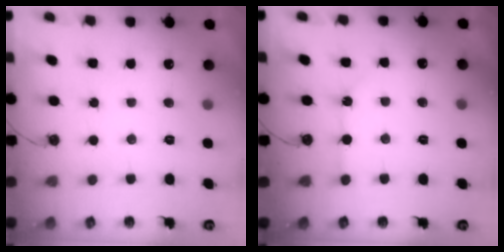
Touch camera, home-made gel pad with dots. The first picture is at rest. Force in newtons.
{"total": 2.5, "press": 2.5, "slide": 0.4}